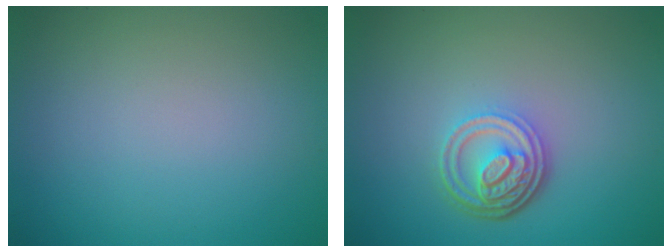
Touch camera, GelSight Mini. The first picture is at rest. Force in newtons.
{"total": 4.6, "press": 3.4, "slide": 3.1}